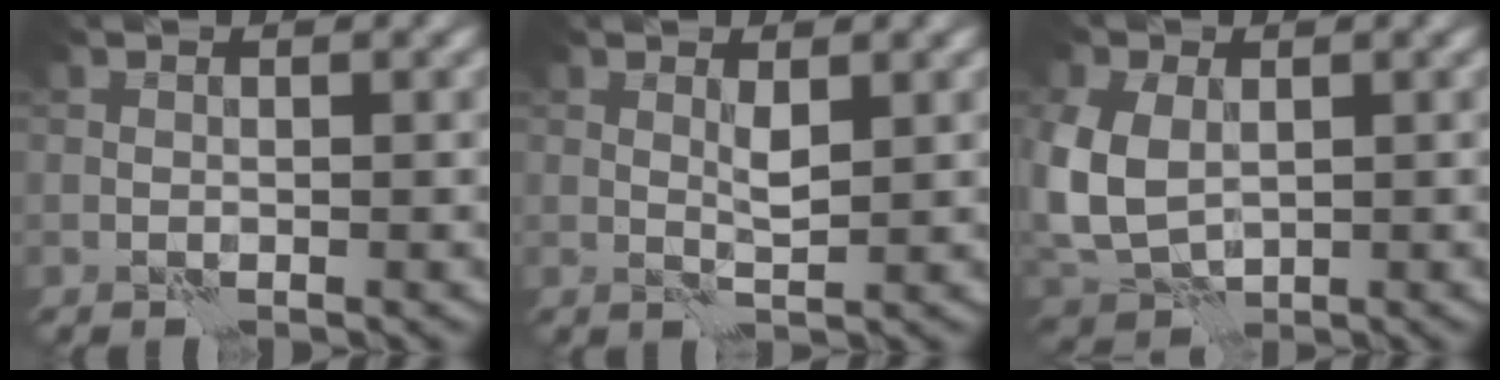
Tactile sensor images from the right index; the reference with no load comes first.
{"total": 1.3, "force": [0.6, 0.2, 1.2], "torque": [-0.027, 0.000, 0.011]}
{"total": 6.5, "force": [0.5, 4.8, 4.4], "torque": [-0.128, 0.000, 0.013]}